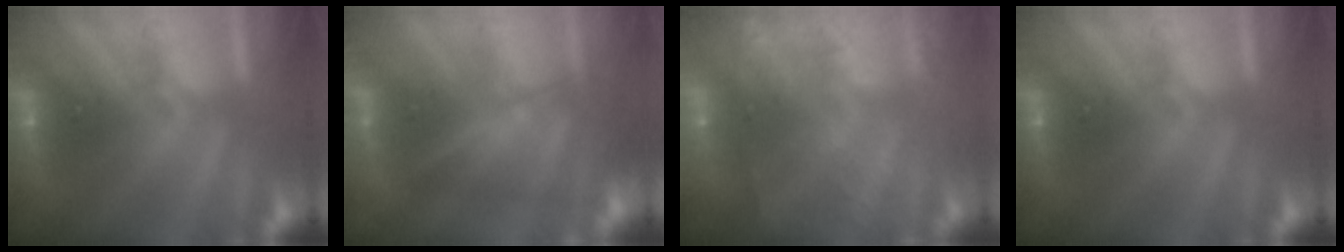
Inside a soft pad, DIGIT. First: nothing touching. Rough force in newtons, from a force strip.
{"total": 4.6}
{"total": 7.7}
{"total": 0.0}